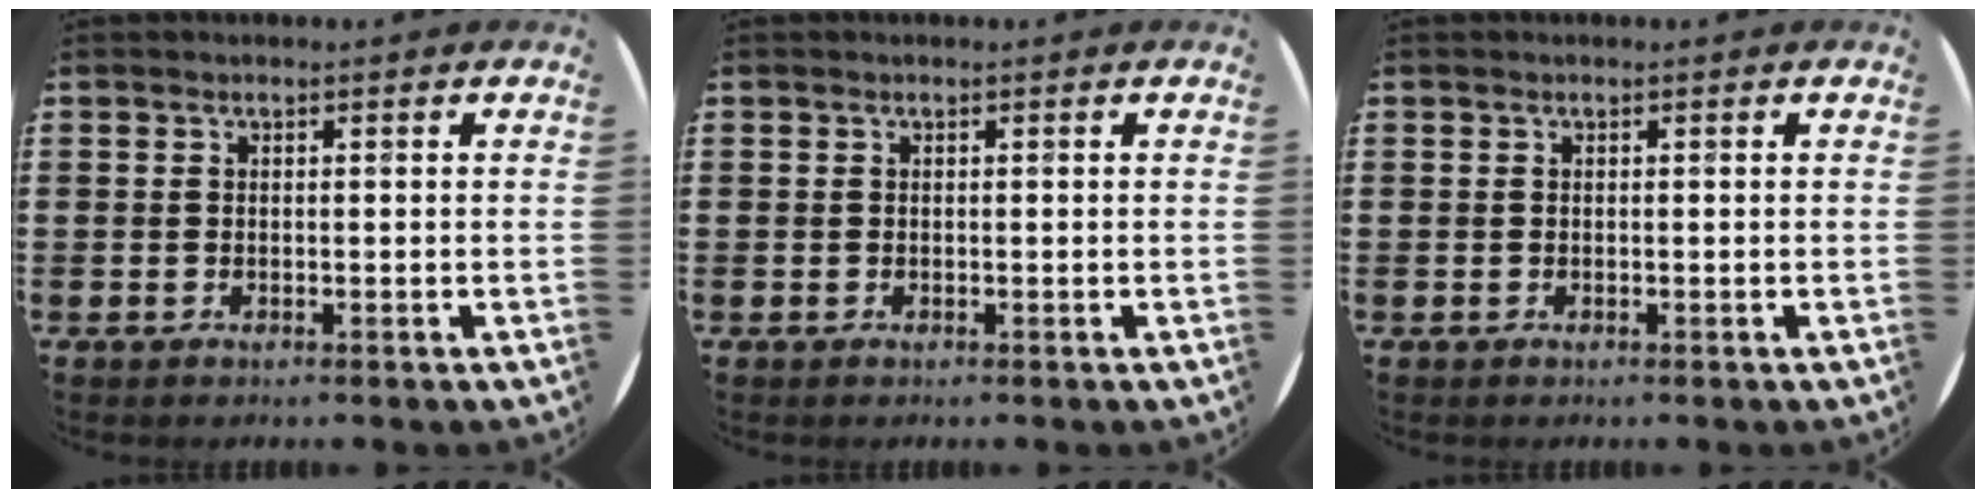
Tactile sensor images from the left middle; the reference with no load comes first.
{"total": 0.0}
{"total": 0.0}